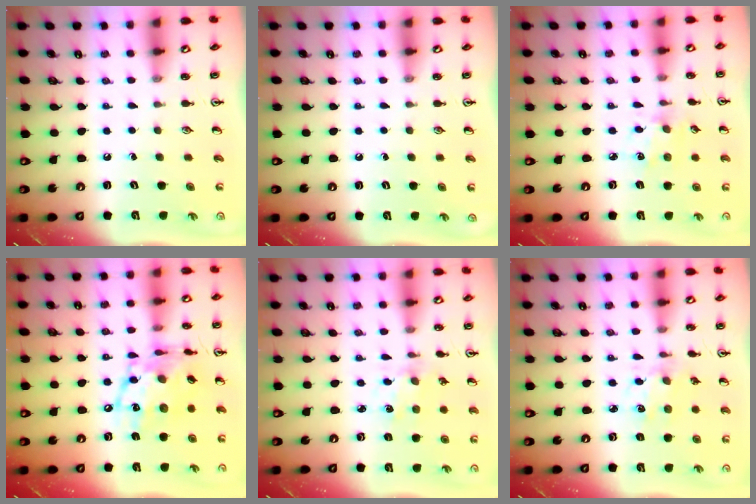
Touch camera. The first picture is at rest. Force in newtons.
{"total": 0.0}
{"total": 2.8, "press": 2.8, "slide": 0.5}
{"total": 14.9, "press": 14.8, "slide": 1.4}
{"total": 1.1, "press": 1.0, "slide": 0.2}
{"total": 2.1, "press": 2.0, "slide": 0.6}